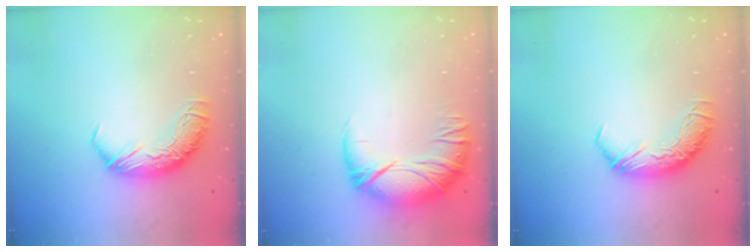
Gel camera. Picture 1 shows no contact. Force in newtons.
{"total": 2.7, "press": 0.9, "slide": 2.5}
{"total": 0.0}